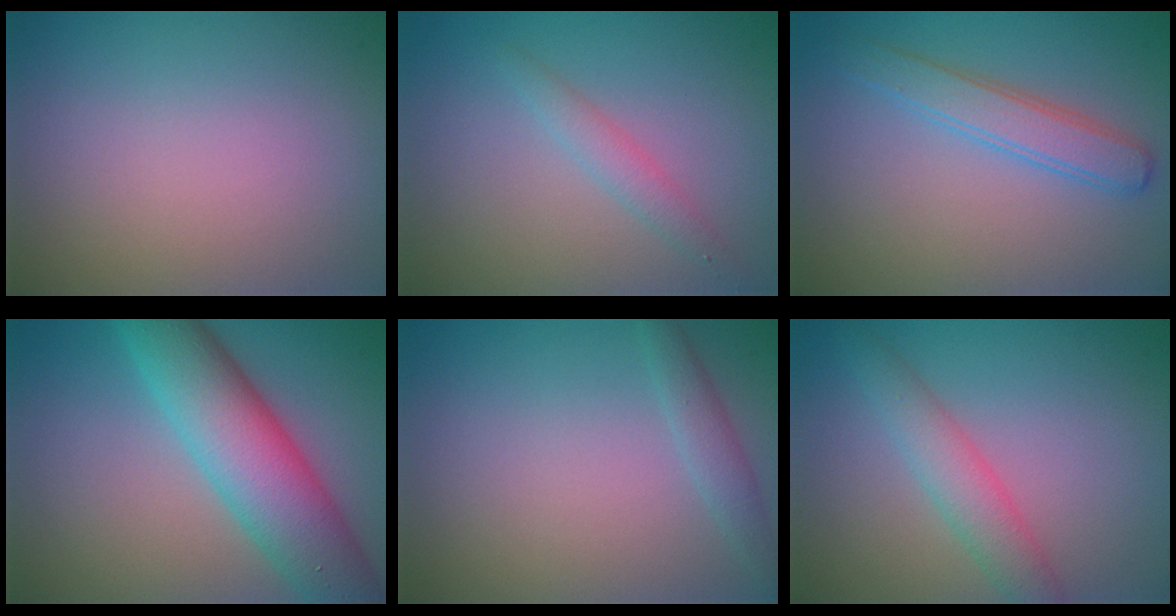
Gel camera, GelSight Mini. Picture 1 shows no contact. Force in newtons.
{"total": 1.7, "press": 1.7, "slide": 0.0}
{"total": 2.8, "press": 2.8, "slide": 0.1}
{"total": 9.1, "press": 9.1, "slide": 0.2}
{"total": 1.6, "press": 1.6, "slide": 0.1}
{"total": 3.2, "press": 3.2, "slide": 0.1}